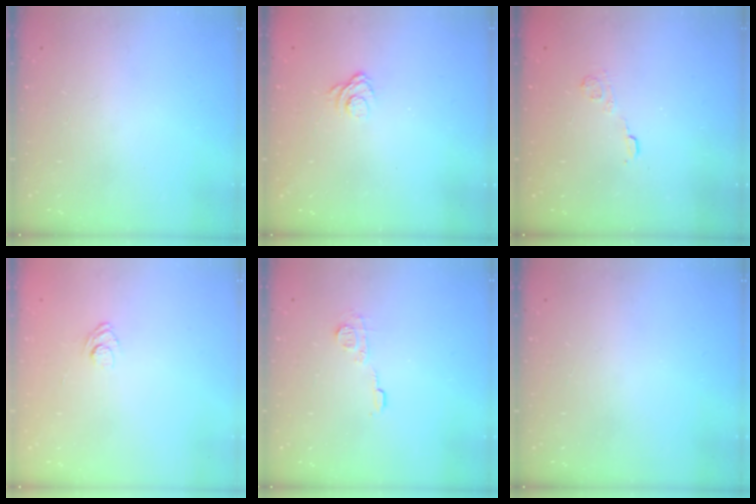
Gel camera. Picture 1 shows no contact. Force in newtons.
{"total": 5.1, "press": 4.9, "slide": 1.3}
{"total": 3.6, "press": 3.4, "slide": 1.2}
{"total": 3.8, "press": 3.5, "slide": 1.4}
{"total": 6.2, "press": 6.2, "slide": 0.2}
{"total": 0.0}